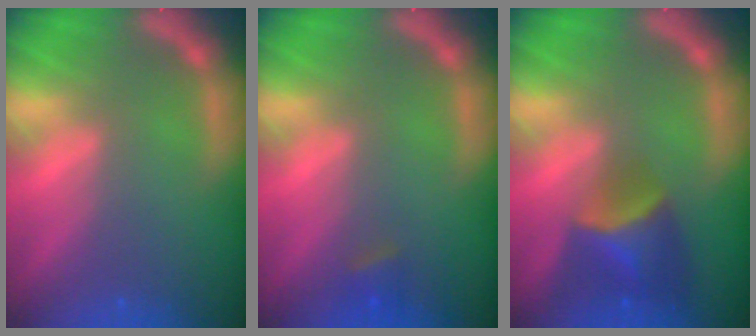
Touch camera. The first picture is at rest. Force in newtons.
{"total": 1.4}
{"total": 5.5}